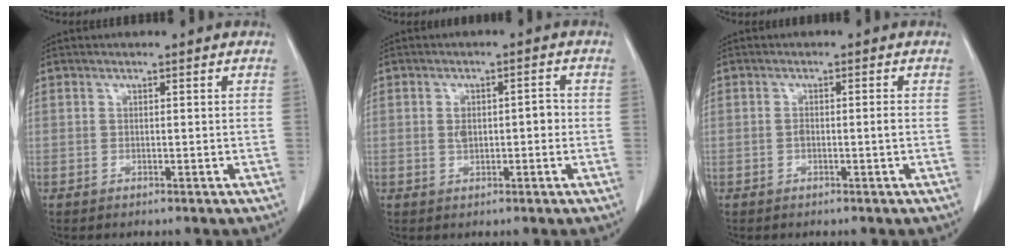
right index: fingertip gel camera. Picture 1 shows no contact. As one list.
[{"total": 3.8, "force": [-0.1, 1.9, 3.3], "torque": [-0.059, 0.012, 0.002]}, {"total": 1.5, "force": [-0.4, 0.2, 1.5], "torque": [-0.026, -0.001, -0.006]}]